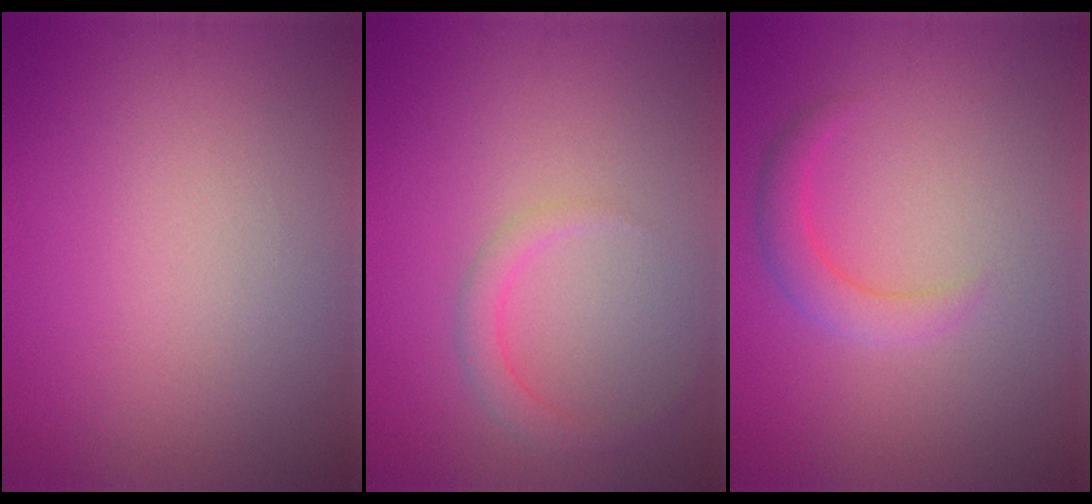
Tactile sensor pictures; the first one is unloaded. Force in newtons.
{"total": 1.8, "press": 1.8, "slide": 0.0}
{"total": 2.3, "press": 2.3, "slide": 0.1}